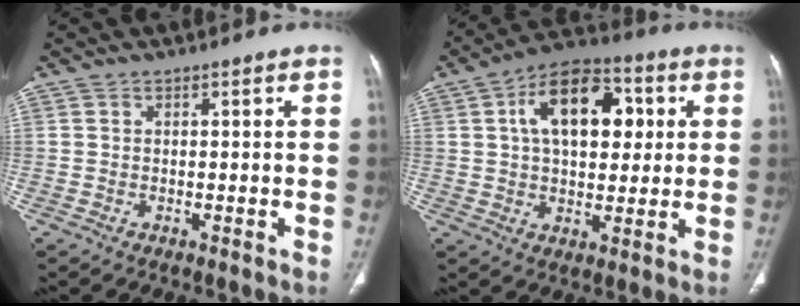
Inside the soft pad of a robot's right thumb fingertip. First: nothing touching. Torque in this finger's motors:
{"motor_torque": [1.26, 3.75, 1.23, -0.17, 0.13]}